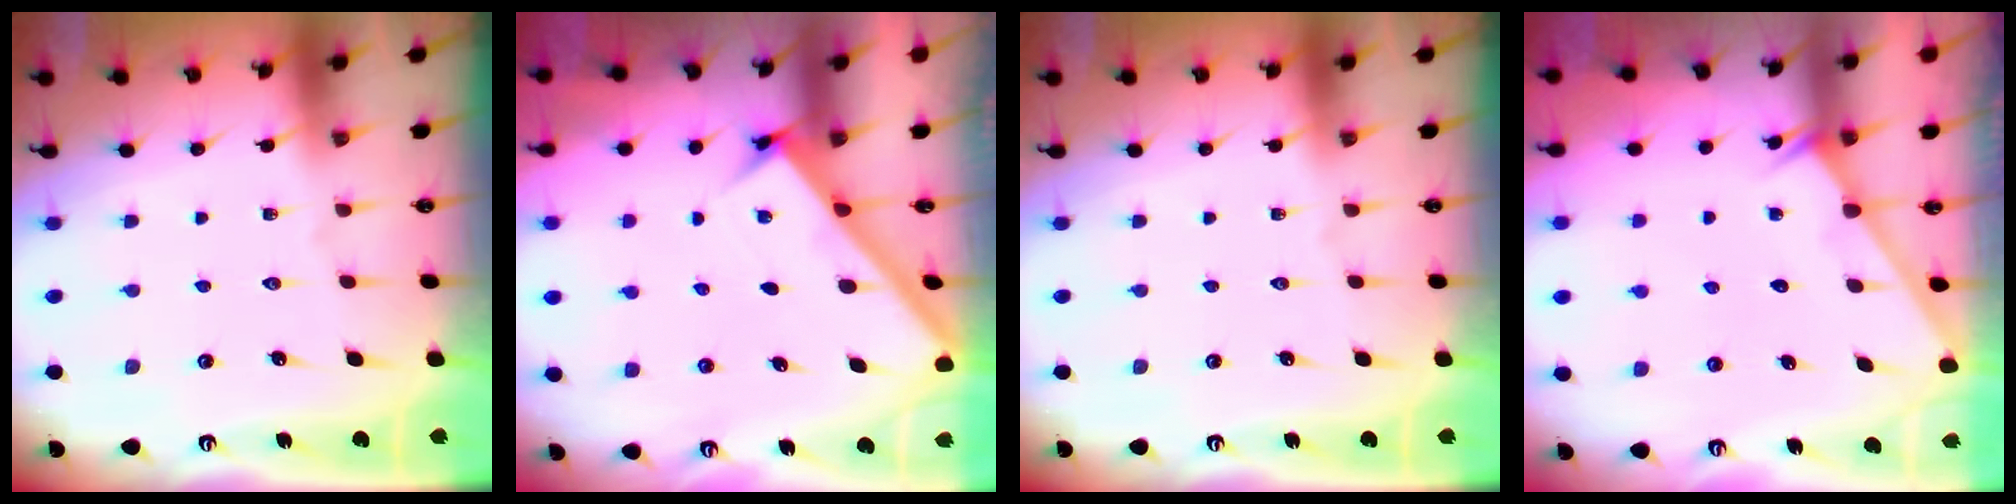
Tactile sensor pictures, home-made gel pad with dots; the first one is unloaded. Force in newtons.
{"total": 2.5, "press": 2.5, "slide": 0.3}
{"total": 0.0}
{"total": 0.9, "press": 0.8, "slide": 0.2}